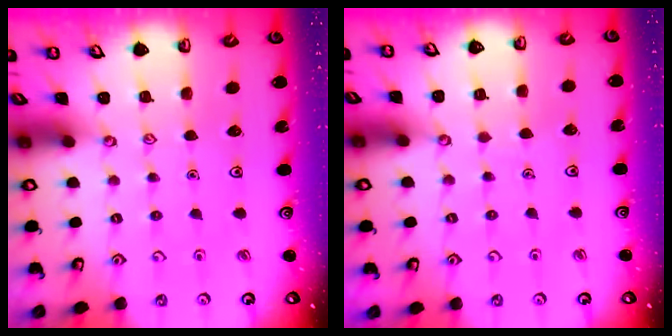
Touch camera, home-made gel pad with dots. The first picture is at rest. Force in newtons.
{"total": 1.5, "press": 1.5, "slide": 0.2}